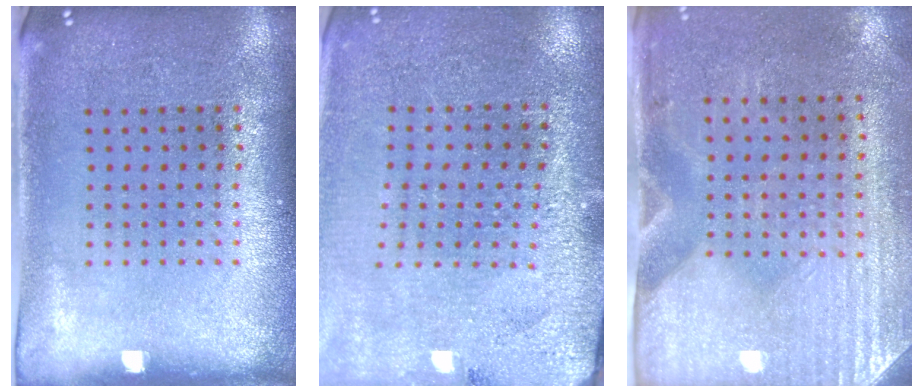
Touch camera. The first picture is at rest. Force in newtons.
{"total": 2.8, "press": 2.8, "slide": 0.1}
{"total": 3.0, "press": 2.6, "slide": 1.5}